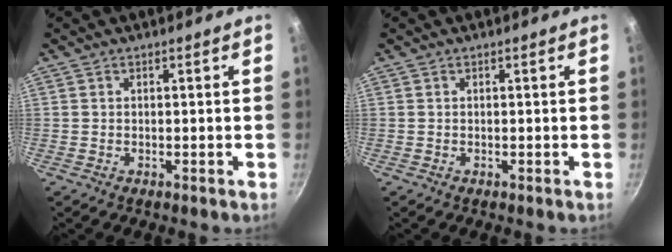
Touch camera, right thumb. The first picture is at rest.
{"total": 0.0}